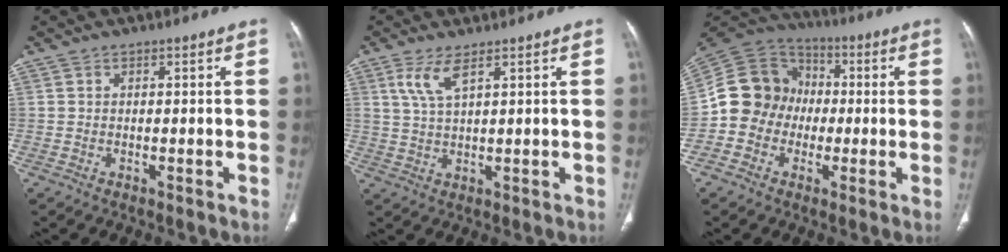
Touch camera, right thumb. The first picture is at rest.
{"total": 4.8, "force": [2.6, 1.2, 3.8], "torque": [-0.088, -0.008, 0.063]}
{"total": 12.9, "force": [-1.8, 11.9, 4.8], "torque": [-0.068, 0.037, -0.044]}